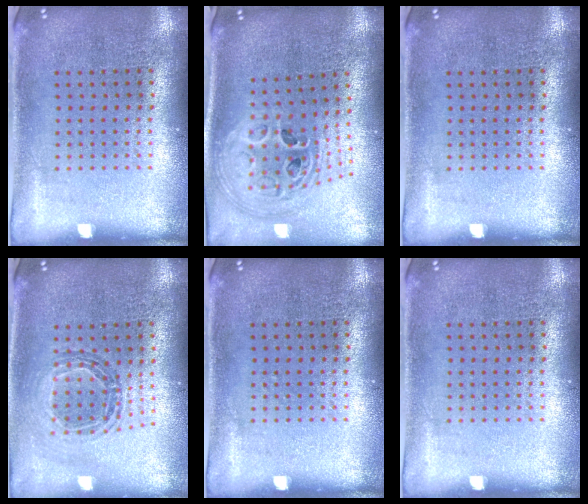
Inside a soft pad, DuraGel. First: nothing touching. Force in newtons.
{"total": 2.7, "press": 1.9, "slide": 1.9}
{"total": 0.0}
{"total": 0.8, "press": 0.8, "slide": 0.1}
{"total": 0.0}
{"total": 0.0}